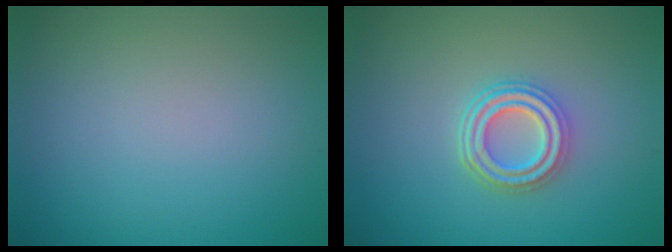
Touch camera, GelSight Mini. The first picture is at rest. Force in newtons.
{"total": 4.0, "press": 3.1, "slide": 2.6}